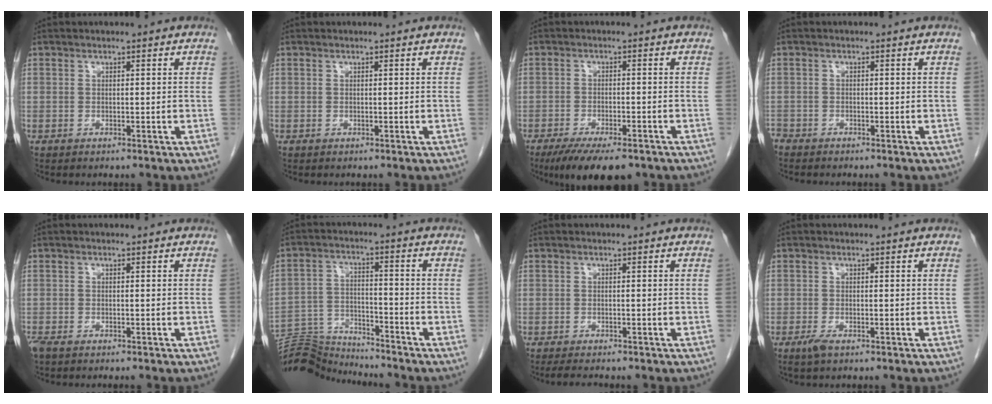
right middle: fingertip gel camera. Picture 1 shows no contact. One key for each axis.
{"total": 0.0}
{"total": 9.3, "fx": -6.8, "fy": 2.9, "fz": 5.6, "tx": -0.084, "ty": -0.013, "tz": -0.105}
{"total": 1.7, "fx": -1.6, "fy": 0.4, "fz": -0.1, "tx": 0.001, "ty": -0.003, "tz": -0.032}
{"total": 2.2, "fx": -1.8, "fy": 0.5, "fz": 1.1, "tx": -0.024, "ty": -0.007, "tz": -0.032}
{"total": 10.9, "fx": -10.9, "fy": 0.1, "fz": 0.0, "tx": -0.002, "ty": 0.016, "tz": -0.200}
{"total": 2.9, "fx": -2.5, "fy": 0.4, "fz": 1.3, "tx": -0.026, "ty": -0.010, "tz": -0.038}
{"total": 1.6, "fx": -1.0, "fy": 0.3, "fz": 1.2, "tx": -0.029, "ty": -0.003, "tz": -0.020}